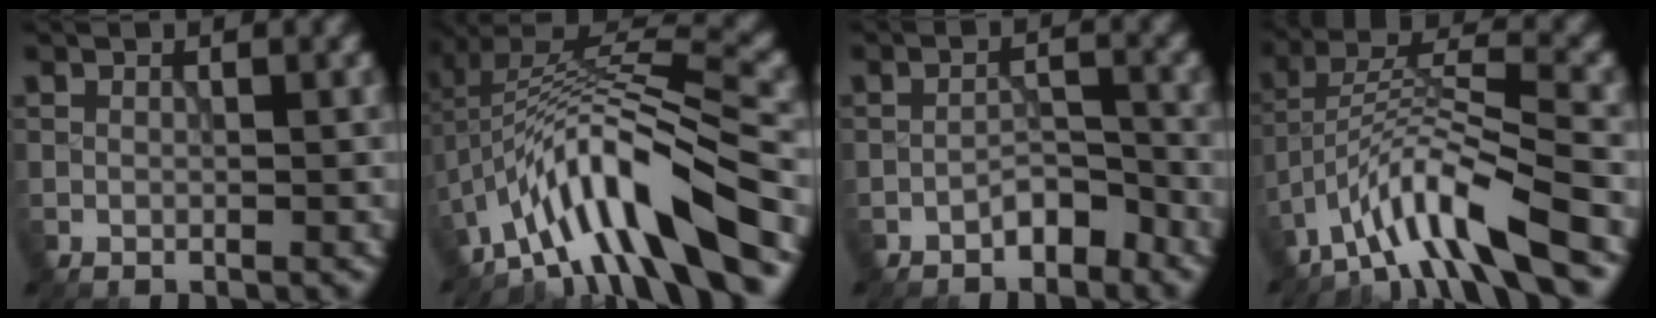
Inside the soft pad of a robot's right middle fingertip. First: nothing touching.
{"total": 11.4, "force": [-6.2, 2.7, 9.2], "torque": [-0.147, 0.018, -0.106]}
{"total": 2.4, "force": [-1.9, 1.0, 1.2], "torque": [-0.014, 0.012, -0.034]}
{"total": 9.1, "force": [-6.1, 1.6, 6.5], "torque": [-0.107, 0.012, -0.116]}